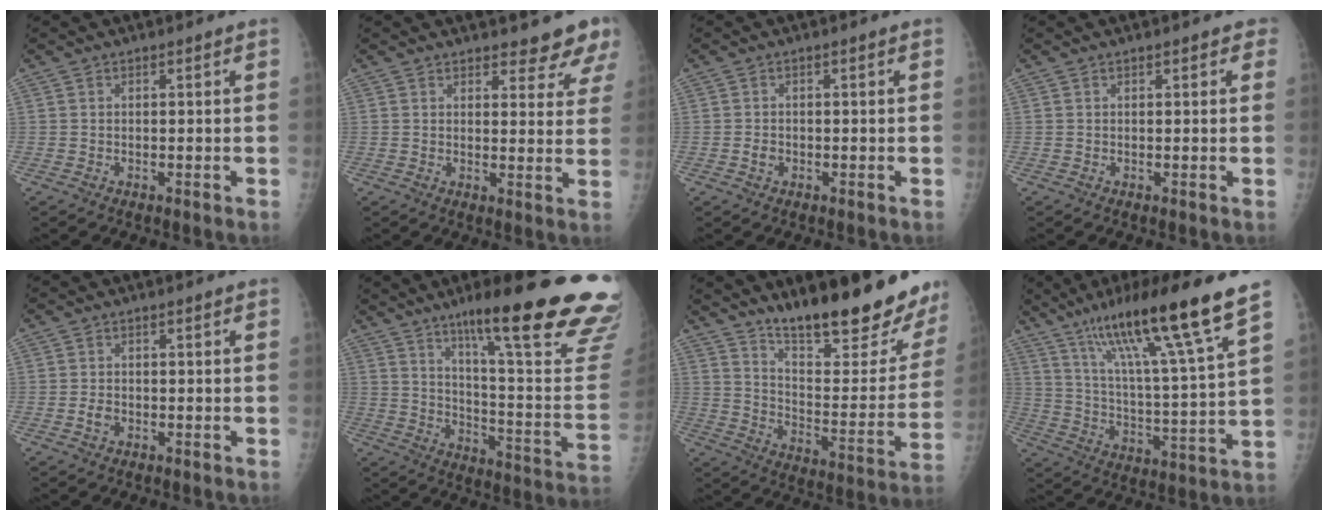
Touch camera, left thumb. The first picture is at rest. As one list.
[{"total": 7.8, "force": [7.1, 2.6, 2.0], "torque": [0.018, -0.039, 0.064]}, {"total": 1.5, "force": [-0.5, 1.1, 0.8], "torque": [-0.012, 0.003, -0.009]}, {"total": 1.4, "force": [0.9, 0.8, 0.8], "torque": [0.004, 0.000, 0.005]}, {"total": 1.7, "force": [-0.6, 1.2, 1.1], "torque": [-0.020, 0.004, -0.013]}, {"total": 30.0, "force": [19.1, 4.3, 22.8], "torque": [-0.248, -0.083, 0.271]}, {"total": 24.5, "force": [18.7, 5.1, 15.0], "torque": [-0.185, -0.117, 0.275]}, {"total": 20.7, "force": [13.5, 1.6, 15.6], "torque": [-0.250, -0.048, 0.228]}]